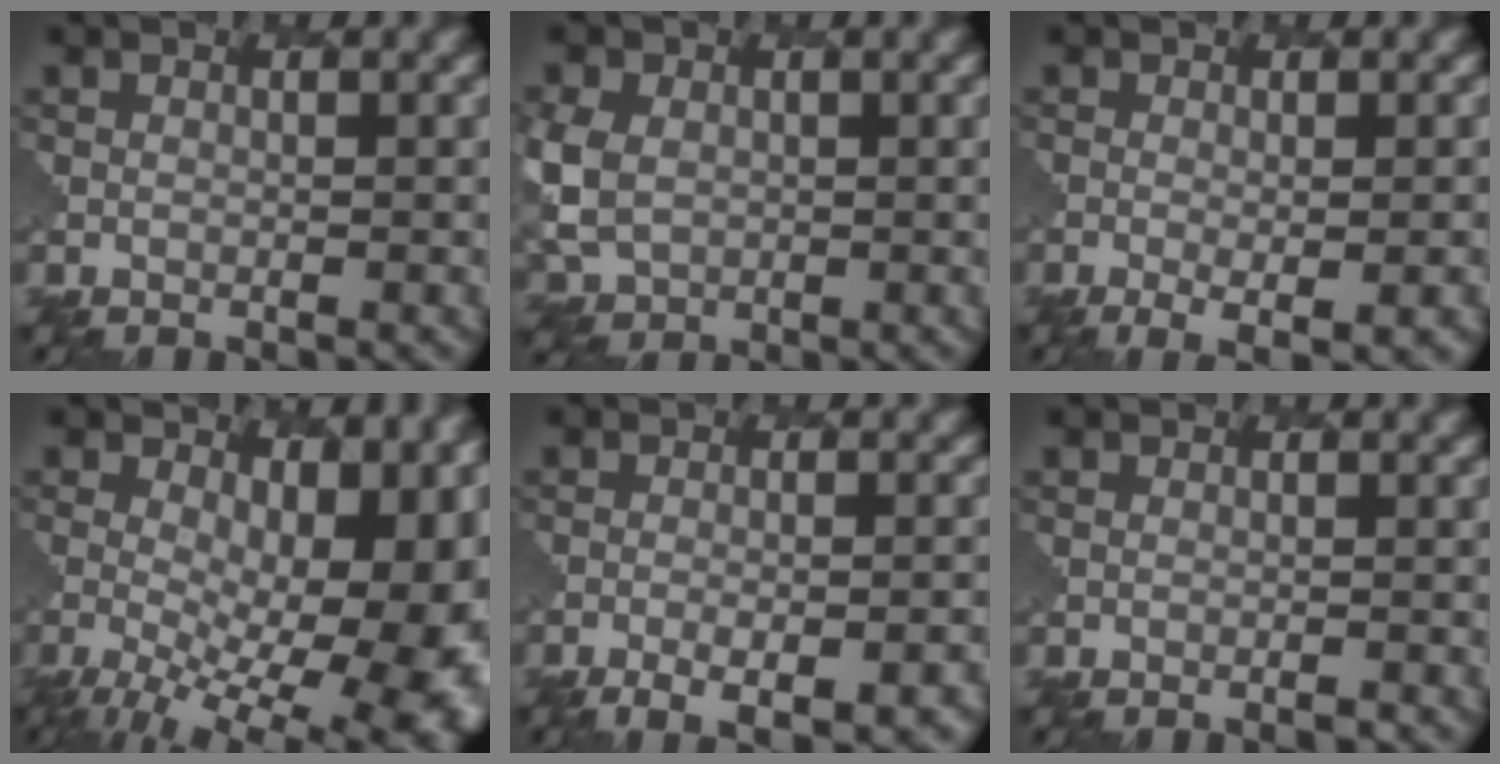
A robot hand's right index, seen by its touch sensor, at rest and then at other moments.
{"total": 5.5, "force": [0.0, 4.6, 3.0], "torque": [-0.089, -0.008, 0.003]}
{"total": 4.1, "force": [-1.4, 1.2, 3.7], "torque": [-0.054, -0.008, -0.014]}
{"total": 16.9, "force": [-1.4, 8.5, 14.6], "torque": [-0.177, -0.023, 0.012]}
{"total": 6.5, "force": [-3.5, 2.2, 5.0], "torque": [-0.070, -0.005, -0.040]}
{"total": 0.7, "force": [-0.5, 0.2, 0.4], "torque": [0.000, 0.001, -0.008]}